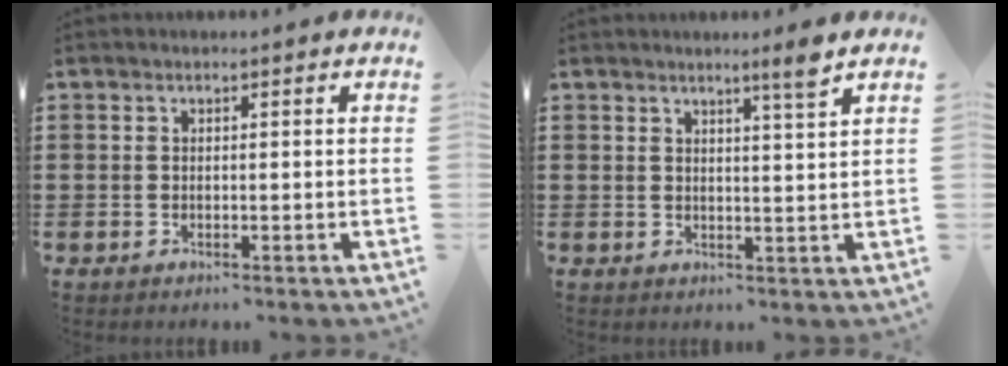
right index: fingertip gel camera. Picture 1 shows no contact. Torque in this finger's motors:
{"motor_torque": [0.02, 0.01, 0.04, 0.03]}